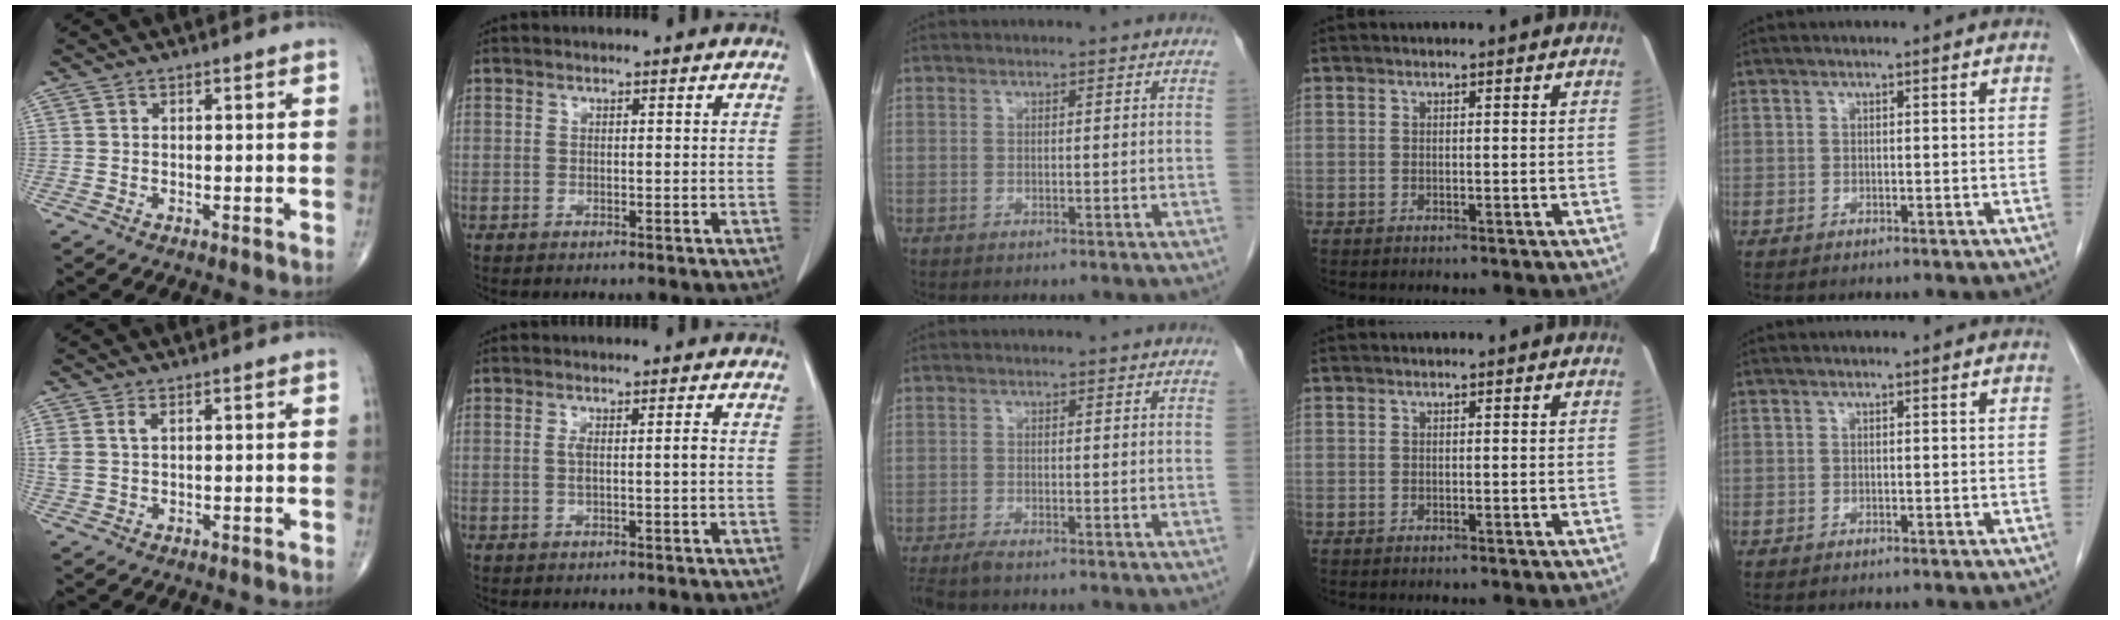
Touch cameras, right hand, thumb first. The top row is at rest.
{"thumb": {"total": 2.9, "force": [1.1, 1.5, 2.2], "torque": [-0.061, 0.010, 0.030]}, "index": {"total": 2.3, "force": [0.0, 0.0, 2.3], "torque": [-0.042, 0.004, 0.004]}, "middle": {"total": 2.0, "force": [-1.8, 0.1, 1.0], "torque": [-0.024, -0.007, -0.033]}}